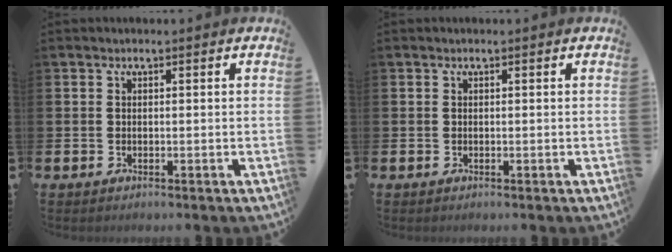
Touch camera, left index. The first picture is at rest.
{"total": 0.0}